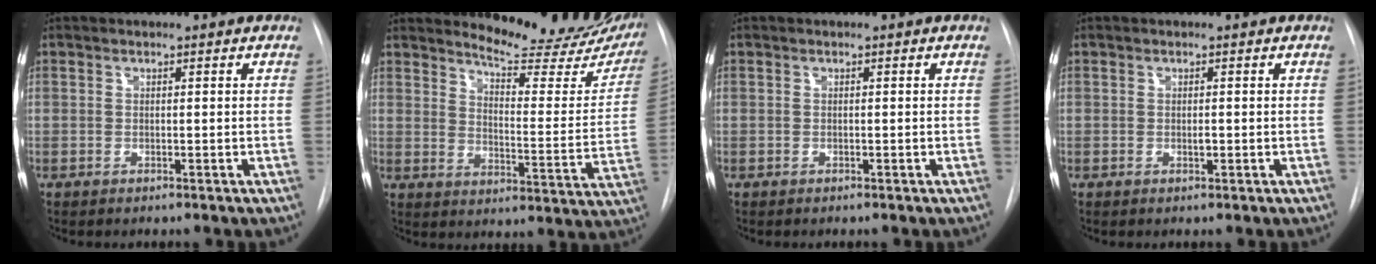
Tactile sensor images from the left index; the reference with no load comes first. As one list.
[{"total": 19.2, "force": [17.5, 4.0, 6.9], "torque": [-0.077, -0.082, 0.207]}, {"total": 0.0}, {"total": 0.5, "force": [0.0, 0.2, 0.5], "torque": [-0.006, 0.000, -0.001]}]